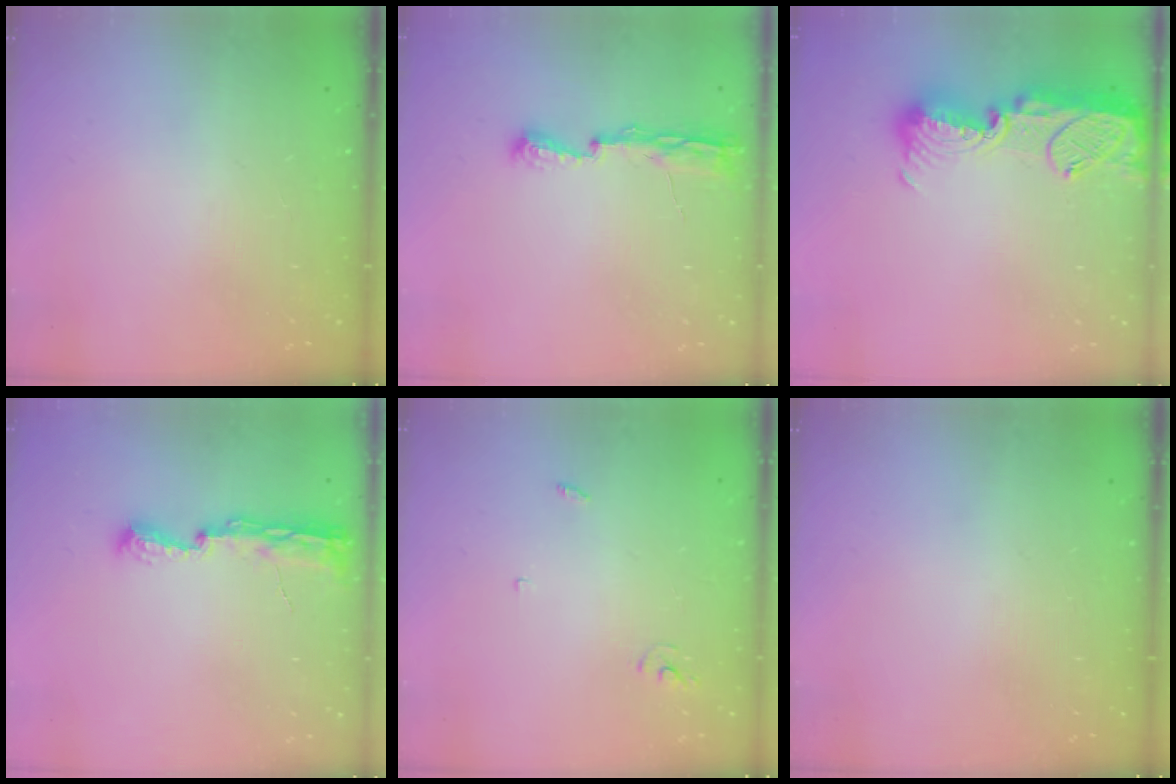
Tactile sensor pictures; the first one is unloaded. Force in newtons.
{"total": 7.1, "press": 7.1, "slide": 0.8}
{"total": 14.9, "press": 14.9, "slide": 1.0}
{"total": 7.9, "press": 7.8, "slide": 0.8}
{"total": 2.5, "press": 2.5, "slide": 0.1}
{"total": 0.0}